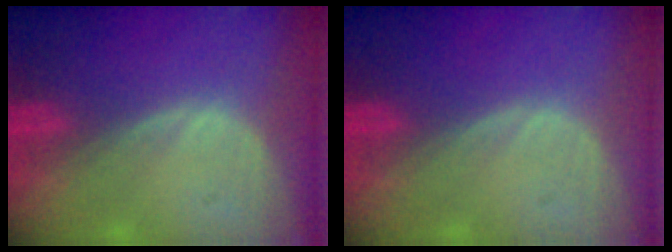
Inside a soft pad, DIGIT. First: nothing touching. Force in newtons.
{"total": 0.0}